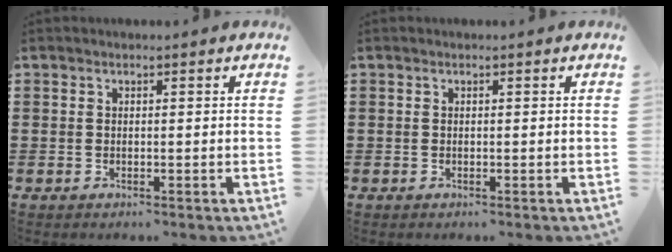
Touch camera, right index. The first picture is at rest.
{"total": 0.0}